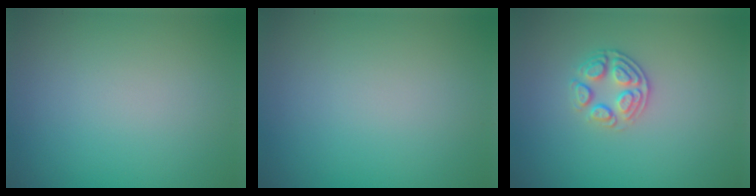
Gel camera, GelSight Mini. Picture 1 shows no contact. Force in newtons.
{"total": 0.0}
{"total": 2.7, "press": 2.4, "slide": 1.2}